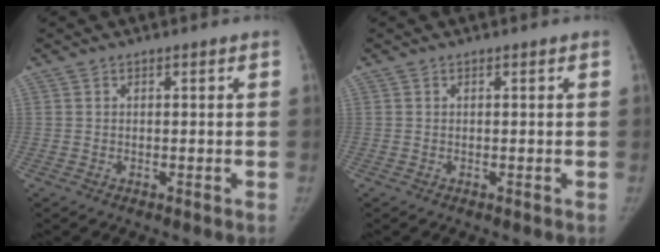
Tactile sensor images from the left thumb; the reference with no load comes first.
{"total": 0.0}